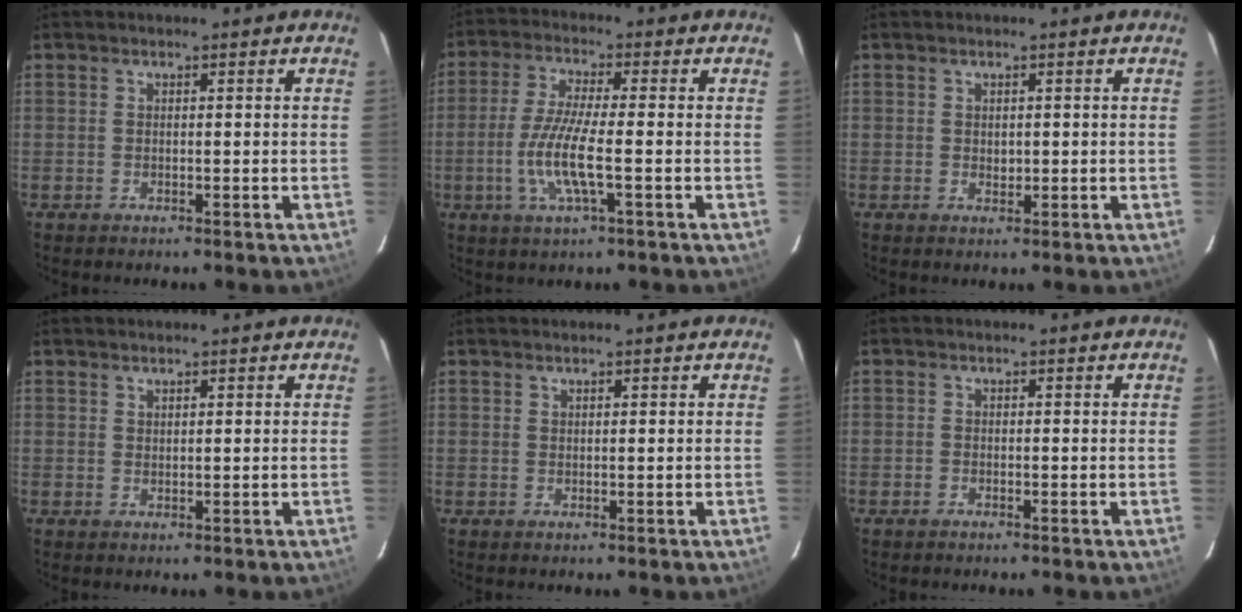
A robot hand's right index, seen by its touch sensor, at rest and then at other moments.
{"total": 9.2, "force": [-2.3, 1.1, 8.9], "torque": [-0.183, -0.007, -0.049]}
{"total": 1.1, "force": [0.2, 0.9, 0.6], "torque": [-0.008, 0.002, 0.004]}
{"total": 1.1, "force": [0.9, 0.4, 0.4], "torque": [-0.006, 0.001, 0.017]}
{"total": 0.7, "force": [0.6, 0.2, 0.3], "torque": [-0.005, 0.002, 0.011]}
{"total": 0.6, "force": [-0.5, 0.3, 0.1], "torque": [-0.003, 0.001, -0.011]}